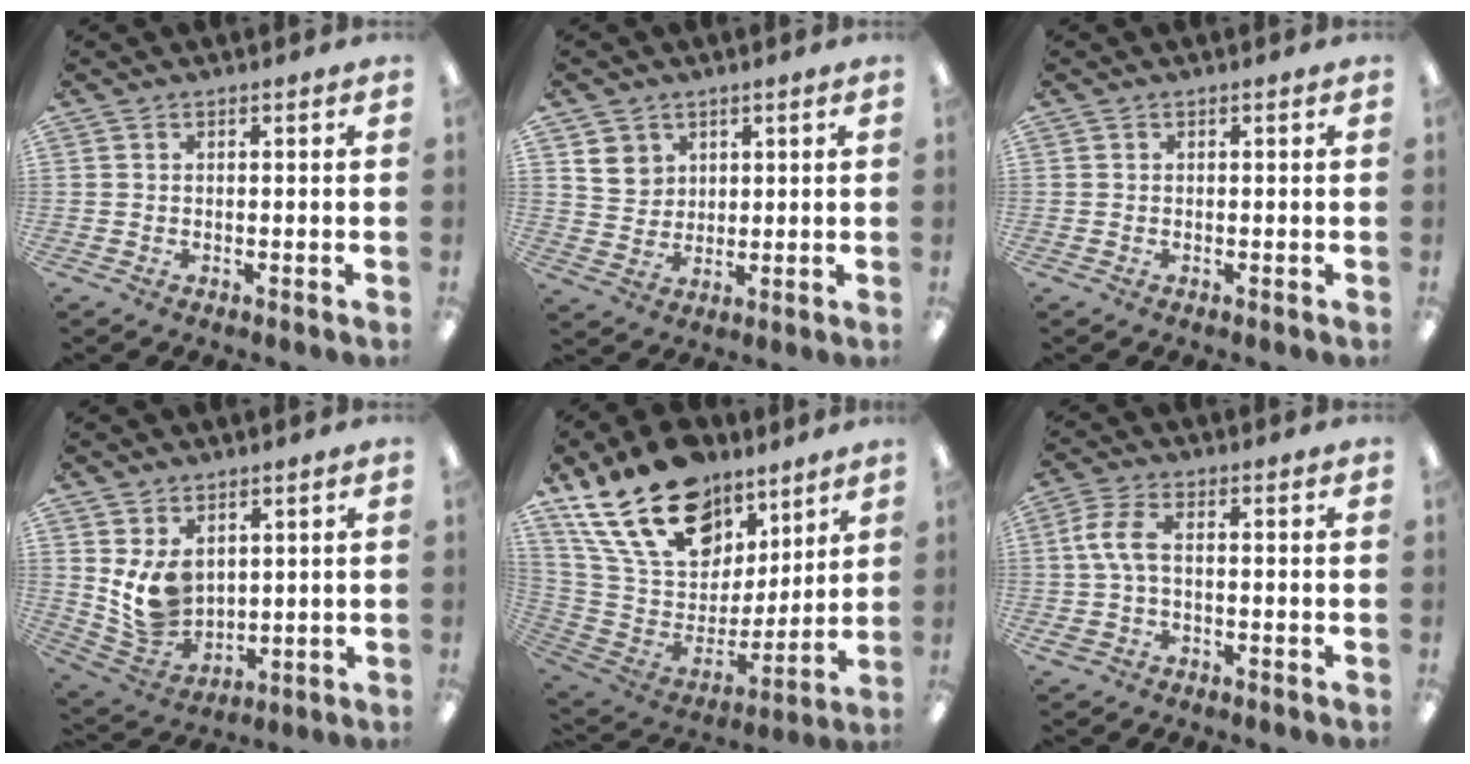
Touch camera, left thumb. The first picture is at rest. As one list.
[{"total": 6.1, "force": [3.3, 5.1, 0.7], "torque": [-0.006, -0.013, 0.059]}, {"total": 0.0}, {"total": 9.2, "force": [3.5, 6.7, 5.4], "torque": [-0.117, -0.015, 0.072]}, {"total": 24.1, "force": [15.1, 14.5, 11.9], "torque": [-0.214, -0.079, 0.286]}, {"total": 7.2, "force": [0.0, 3.8, 6.1], "torque": [-0.143, 0.002, -0.006]}]